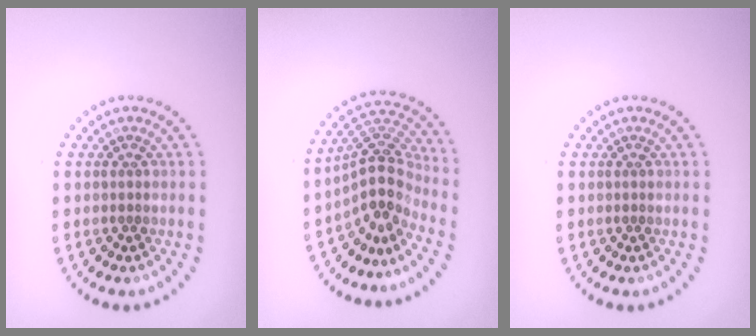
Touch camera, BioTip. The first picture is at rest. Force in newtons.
{"total": 4.3, "press": 3.1, "slide": 3.0}
{"total": 0.0}